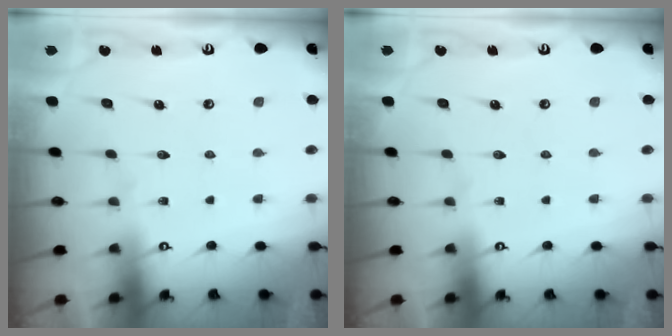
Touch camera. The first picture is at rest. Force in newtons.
{"total": 0.0}